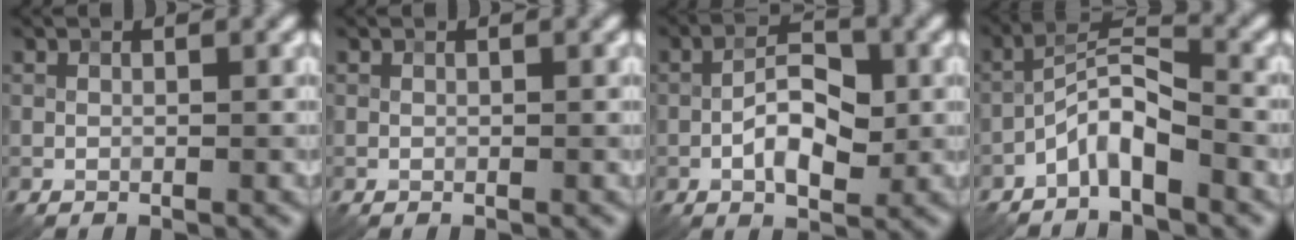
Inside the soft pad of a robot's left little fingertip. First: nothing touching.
{"total": 0.0}
{"total": 5.0, "force": [-1.2, 2.3, 4.3], "torque": [-0.076, 0.008, -0.027]}
{"total": 4.3, "force": [-2.6, 1.1, 3.2], "torque": [-0.059, 0.018, -0.055]}